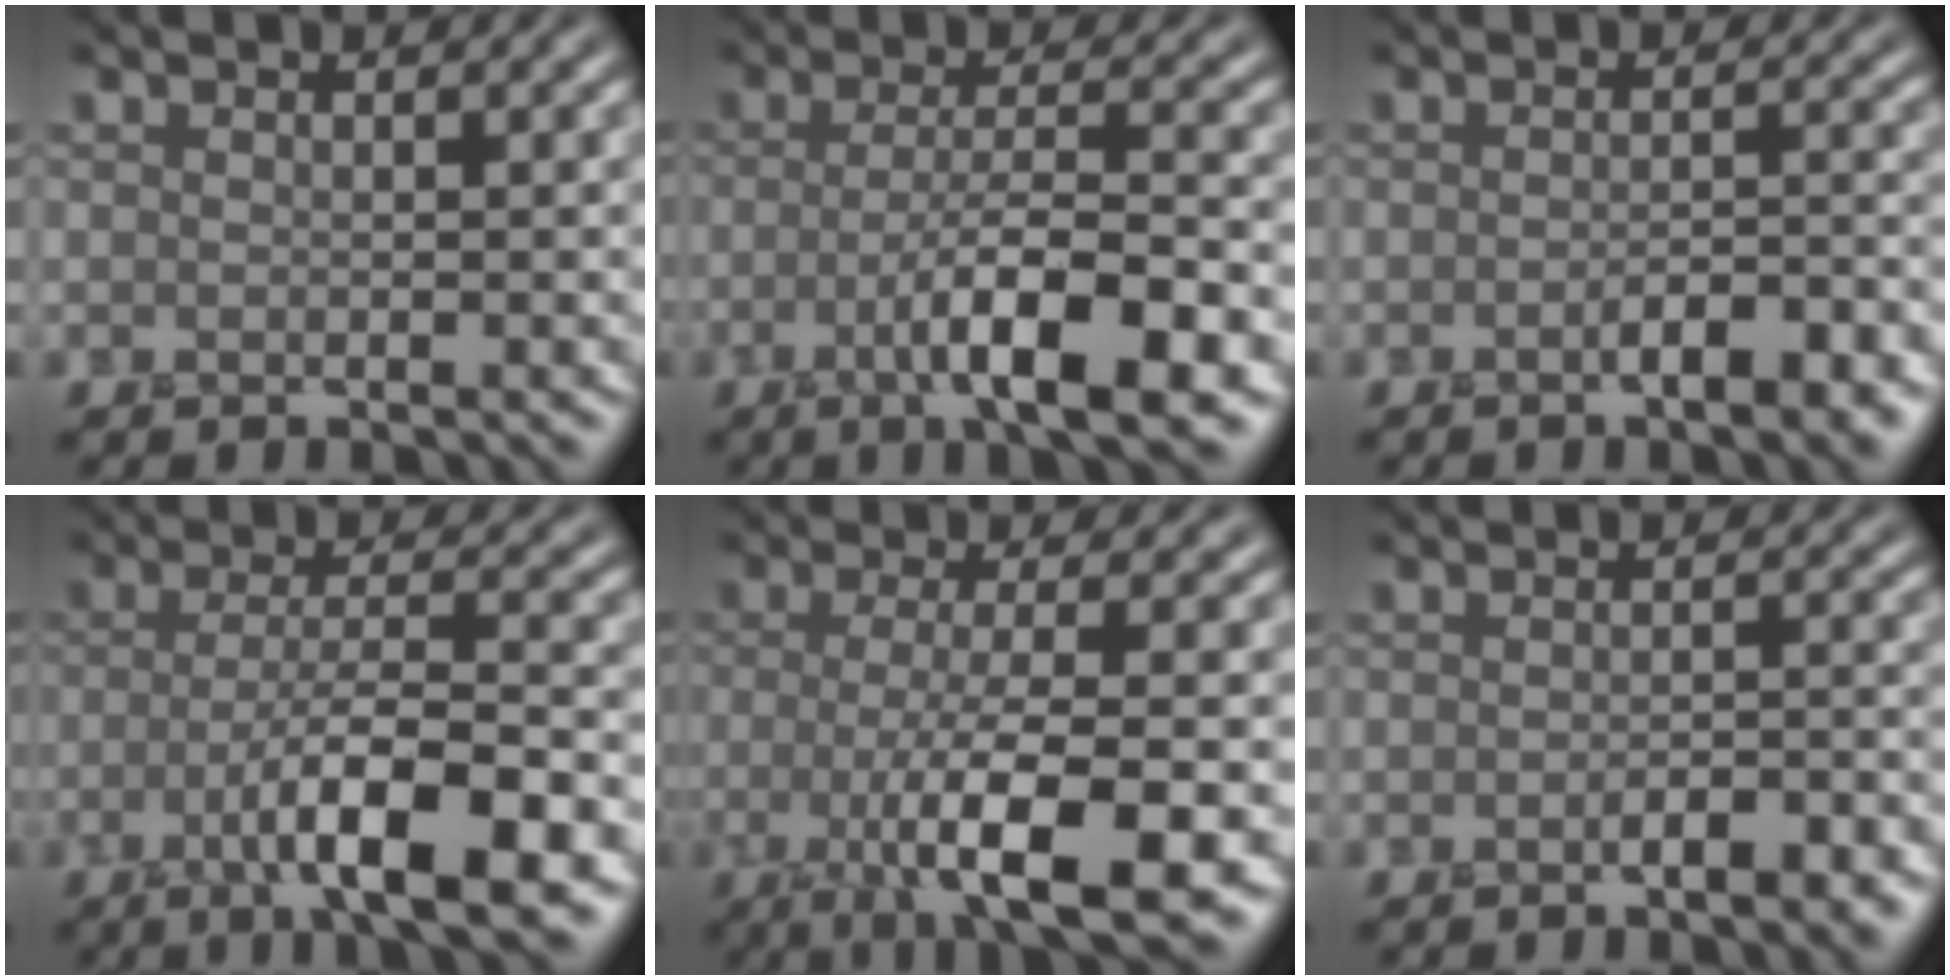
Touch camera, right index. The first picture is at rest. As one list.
[{"total": 7.1, "force": [-2.3, 1.5, 6.5], "torque": [-0.102, 0.010, -0.043]}, {"total": 3.4, "force": [-1.5, 1.1, 2.8], "torque": [-0.043, 0.003, -0.024]}, {"total": 7.7, "force": [-2.8, 1.7, 7.0], "torque": [-0.108, 0.009, -0.051]}, {"total": 8.1, "force": [-2.1, 1.9, 7.5], "torque": [-0.118, -0.005, -0.040]}, {"total": 2.6, "force": [-1.1, 0.9, 2.2], "torque": [-0.034, 0.002, -0.019]}]